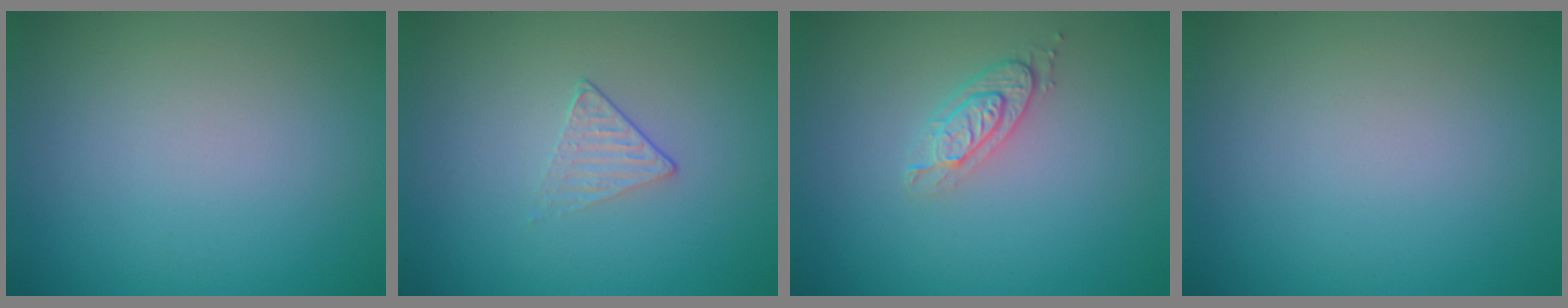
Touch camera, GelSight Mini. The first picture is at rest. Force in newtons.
{"total": 1.2, "press": 0.7, "slide": 1.0}
{"total": 2.1, "press": 1.9, "slide": 0.9}
{"total": 0.0}